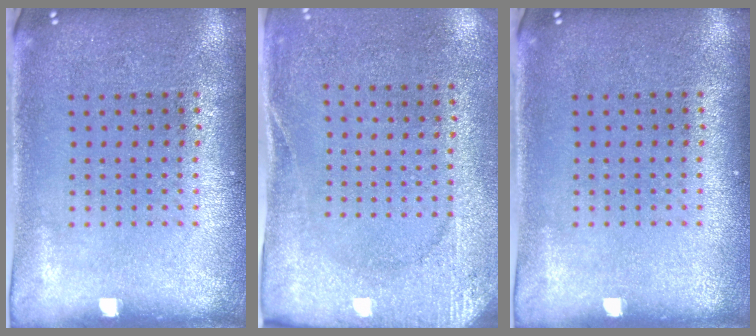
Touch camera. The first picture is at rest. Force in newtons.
{"total": 2.7, "press": 2.3, "slide": 1.3}
{"total": 0.0}